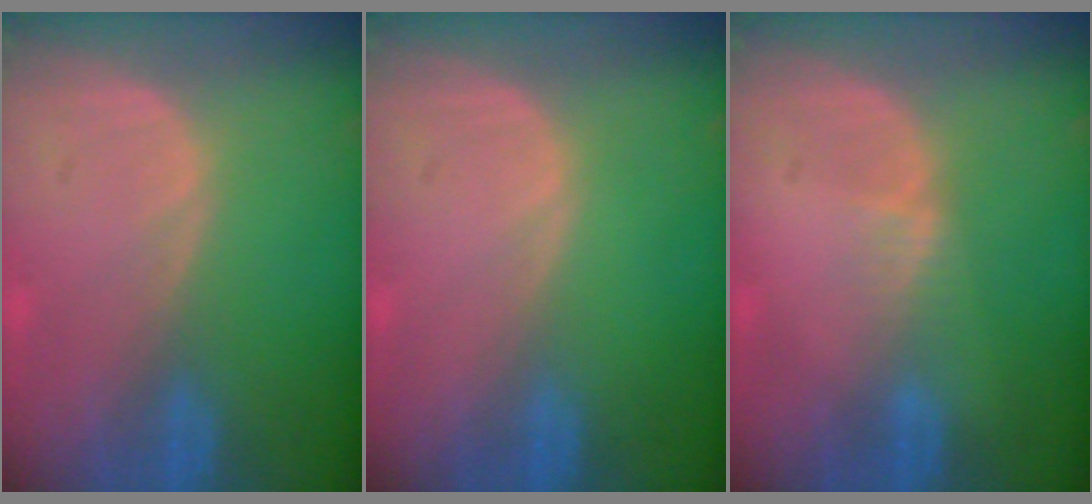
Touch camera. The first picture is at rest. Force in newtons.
{"total": 0.0}
{"total": 1.3, "press": 1.3, "slide": 0.2}